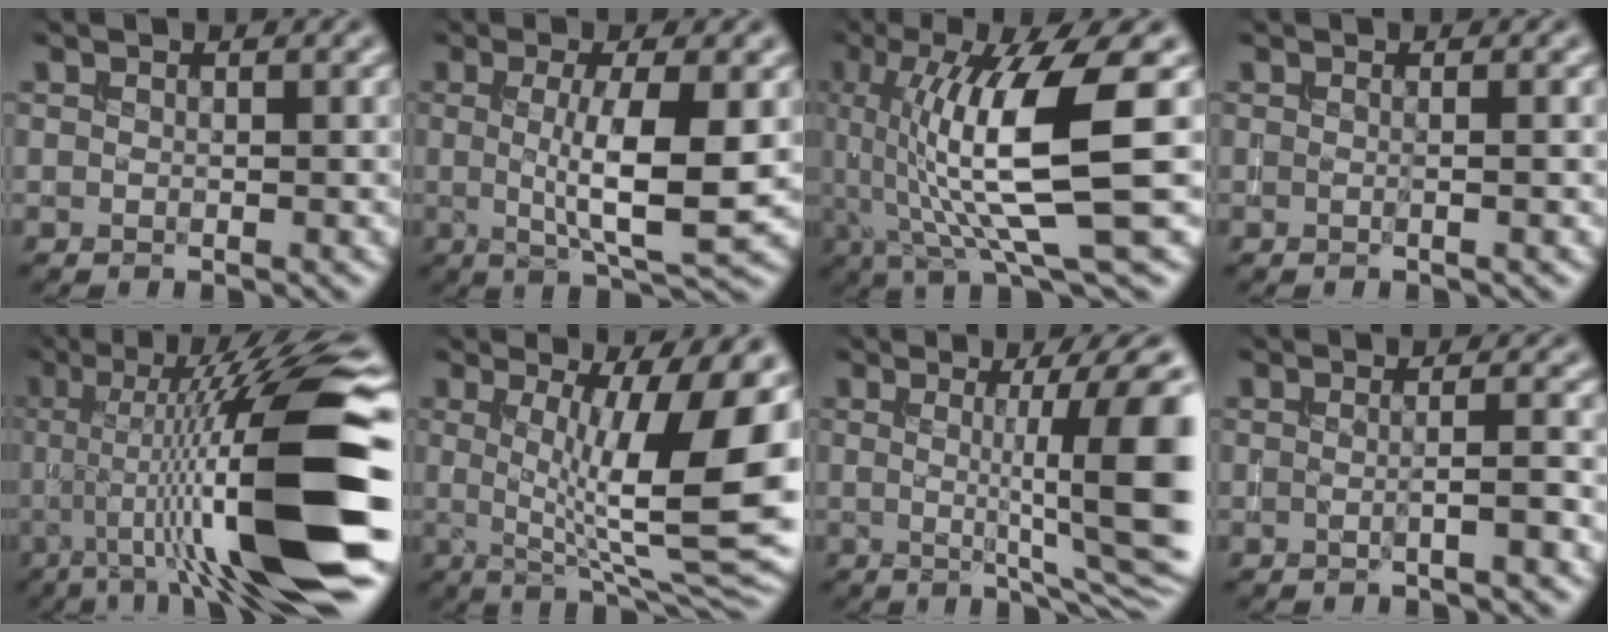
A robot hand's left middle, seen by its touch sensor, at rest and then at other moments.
{"total": 6.7, "force": [0.1, 1.4, 6.5], "torque": [-0.107, -0.008, 0.004]}
{"total": 11.4, "force": [1.0, 2.6, 11.0], "torque": [-0.180, -0.003, 0.023]}
{"total": 1.0, "force": [0.0, 0.3, 1.0], "torque": [-0.013, -0.006, -0.007]}
{"total": 14.6, "force": [-1.5, 2.4, 14.3], "torque": [-0.208, 0.015, -0.026]}
{"total": 13.5, "force": [1.5, 3.6, 12.9], "torque": [-0.170, -0.008, 0.024]}
{"total": 12.3, "force": [0.6, 2.6, 12.0], "torque": [-0.130, 0.005, 0.011]}
{"total": 2.0, "force": [-0.3, 0.5, 2.0], "torque": [-0.025, -0.002, -0.011]}